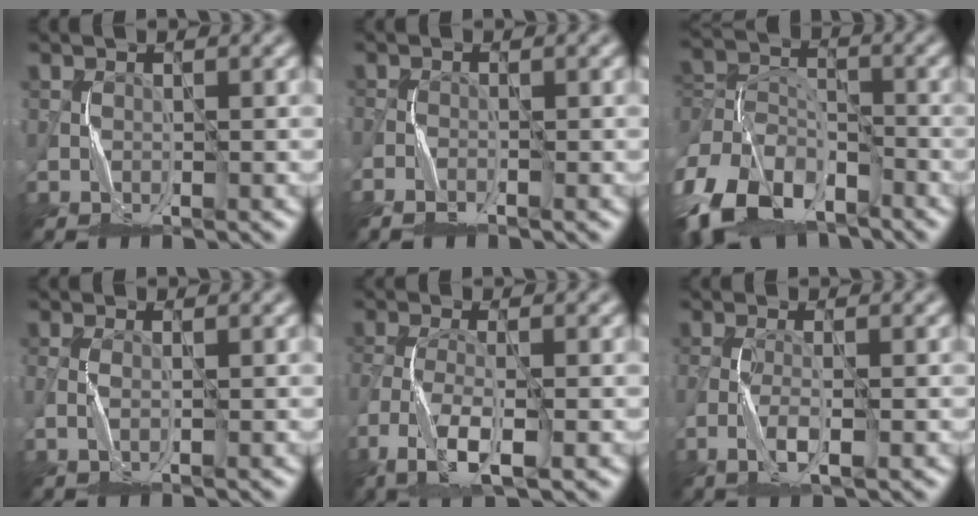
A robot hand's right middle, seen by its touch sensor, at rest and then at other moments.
{"total": 1.7, "force": [-1.2, 0.5, 1.1], "torque": [-0.027, 0.000, -0.029]}
{"total": 10.4, "force": [-6.4, 6.1, 5.5], "torque": [-0.117, 0.002, -0.141]}
{"total": 1.6, "force": [-0.3, 0.6, 1.5], "torque": [-0.039, 0.003, -0.011]}
{"total": 5.5, "force": [-2.8, 1.8, 4.4], "torque": [-0.103, -0.009, -0.062]}
{"total": 3.0, "force": [-1.2, 0.7, 2.6], "torque": [-0.062, 0.000, -0.030]}